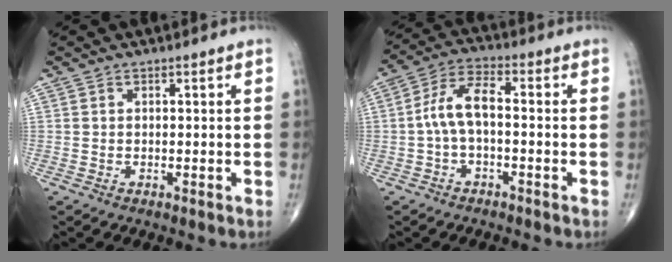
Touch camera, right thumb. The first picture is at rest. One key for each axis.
{"total": 7.2, "fx": -0.9, "fy": 3.3, "fz": 6.3, "tx": -0.127, "ty": 0.032, "tz": -0.026}